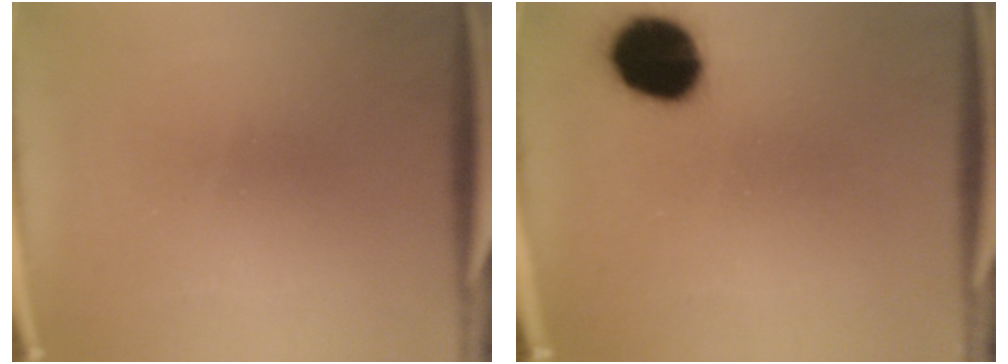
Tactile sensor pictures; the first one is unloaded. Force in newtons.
{"total": 14.8}